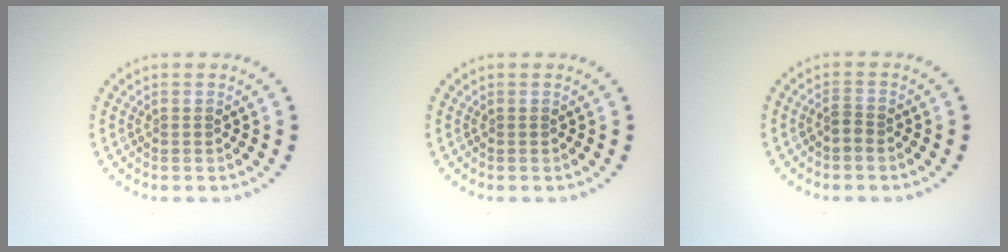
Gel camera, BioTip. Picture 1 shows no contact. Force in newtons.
{"total": 0.0}
{"total": 1.2, "press": 0.9, "slide": 0.9}